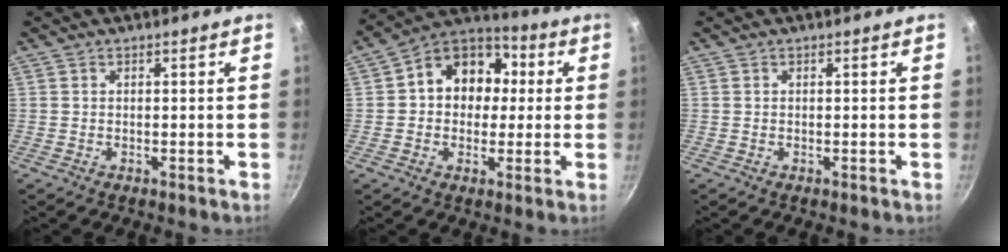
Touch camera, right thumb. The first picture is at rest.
{"total": 13.9, "force": [1.6, 11.3, 7.9], "torque": [-0.079, 0.031, 0.005]}
{"total": 0.0}